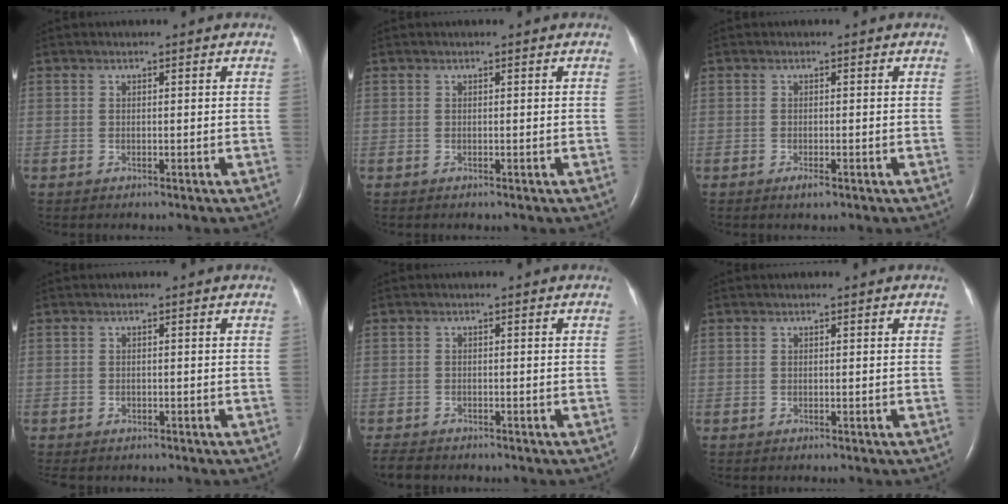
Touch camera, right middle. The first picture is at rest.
{"total": 0.0}
{"total": 1.2, "force": [-0.8, 0.3, 1.0], "torque": [-0.021, -0.003, -0.011]}
{"total": 0.9, "force": [-0.6, 0.6, 0.3], "torque": [-0.013, 0.000, -0.009]}
{"total": 2.9, "force": [-2.7, 0.9, 0.9], "torque": [-0.018, -0.009, -0.042]}
{"total": 0.0}